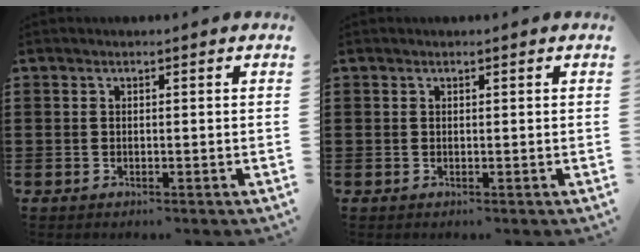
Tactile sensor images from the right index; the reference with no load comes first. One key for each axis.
{"total": 0.0}